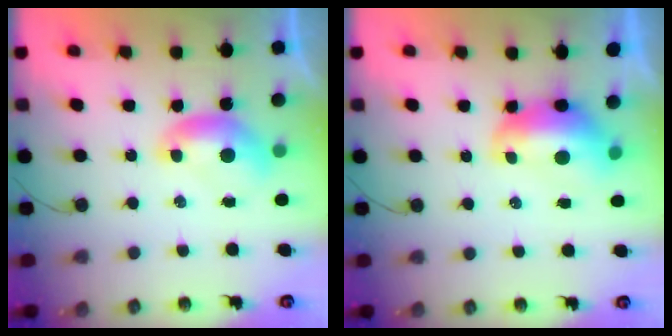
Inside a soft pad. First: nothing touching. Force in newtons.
{"total": 2.7, "press": 2.5, "slide": 1.1}